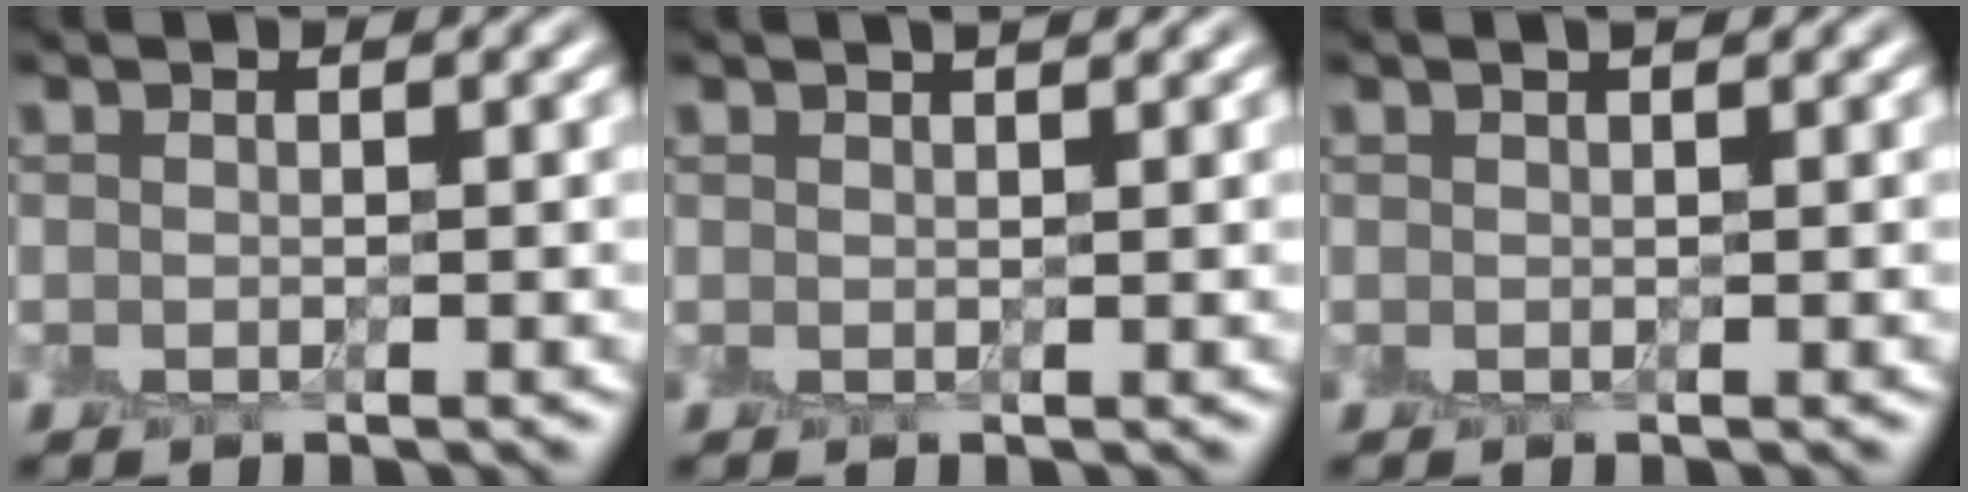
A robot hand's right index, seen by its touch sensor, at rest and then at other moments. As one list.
[{"total": 1.1, "force": [0.7, 0.0, 0.8], "torque": [-0.009, 0.008, 0.008]}, {"total": 0.5, "force": [0.3, -0.1, 0.4], "torque": [-0.006, 0.006, 0.005]}]